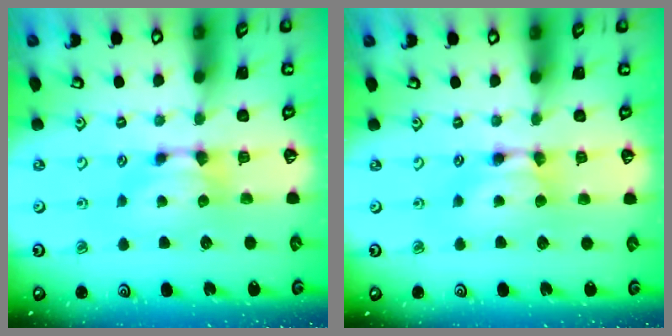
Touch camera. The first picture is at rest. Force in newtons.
{"total": 1.5, "press": 1.5, "slide": 0.2}